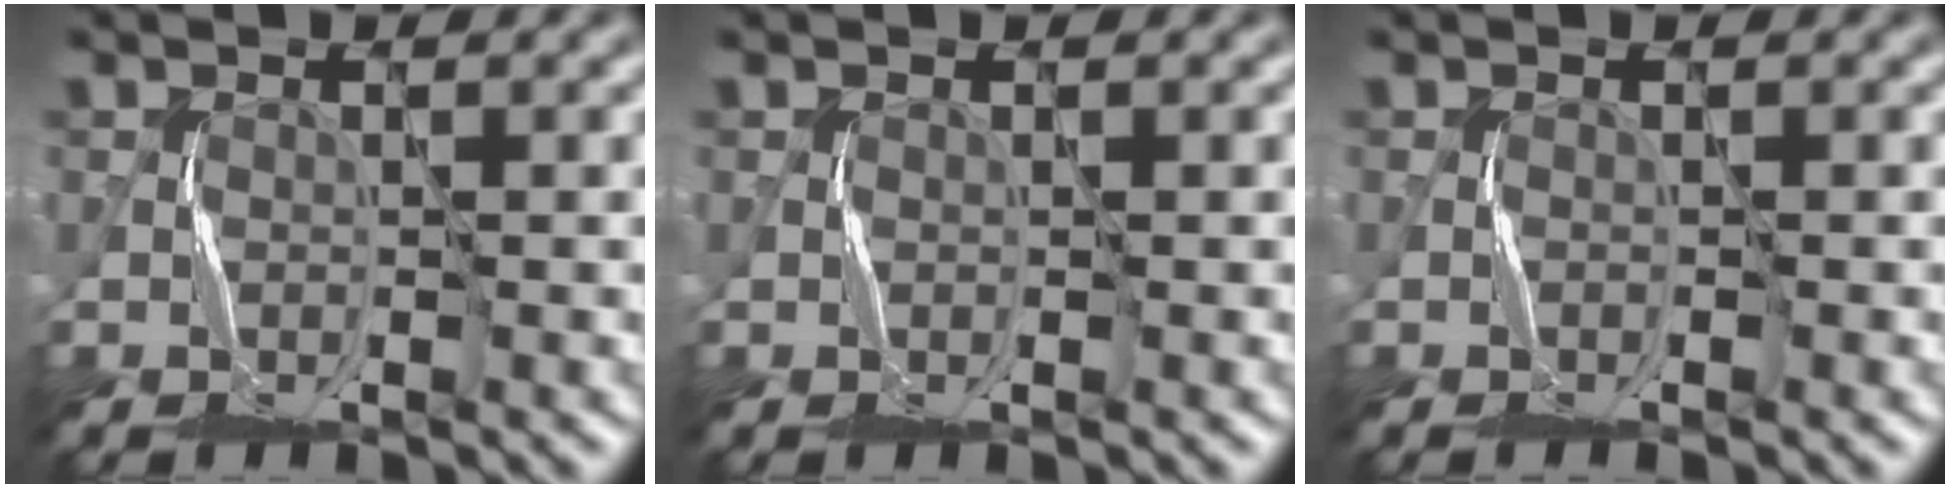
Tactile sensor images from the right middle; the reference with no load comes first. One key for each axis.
{"total": 0.0}
{"total": 0.0}